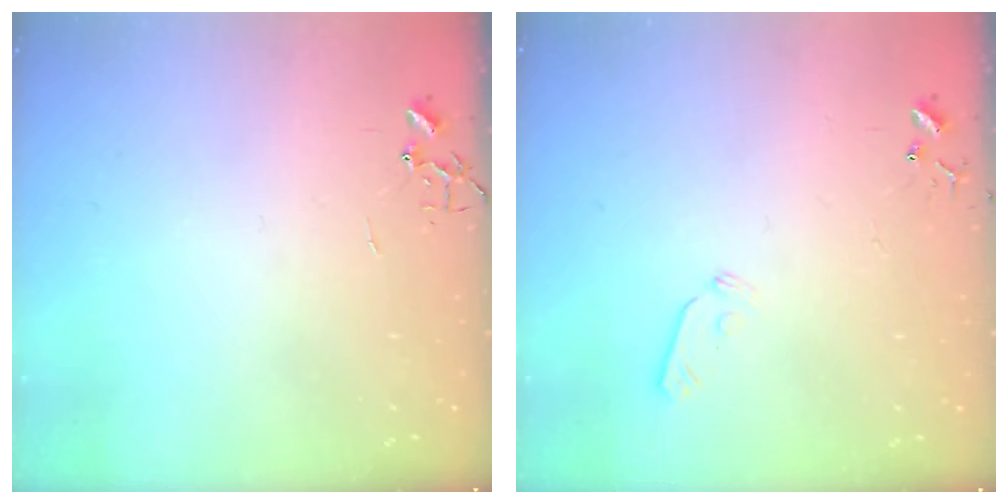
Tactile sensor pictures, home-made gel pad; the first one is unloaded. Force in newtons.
{"total": 5.4, "press": 5.4, "slide": 0.8}